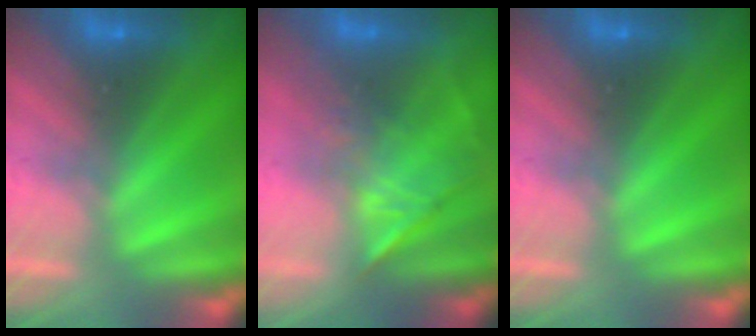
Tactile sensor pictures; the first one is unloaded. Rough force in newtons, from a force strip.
{"total": 1.2}
{"total": 0.0}